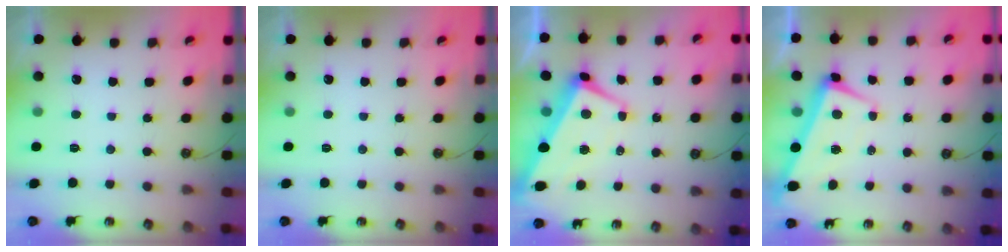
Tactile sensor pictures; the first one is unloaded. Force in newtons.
{"total": 0.0}
{"total": 1.8, "press": 1.1, "slide": 1.3}
{"total": 2.4, "press": 2.3, "slide": 0.7}